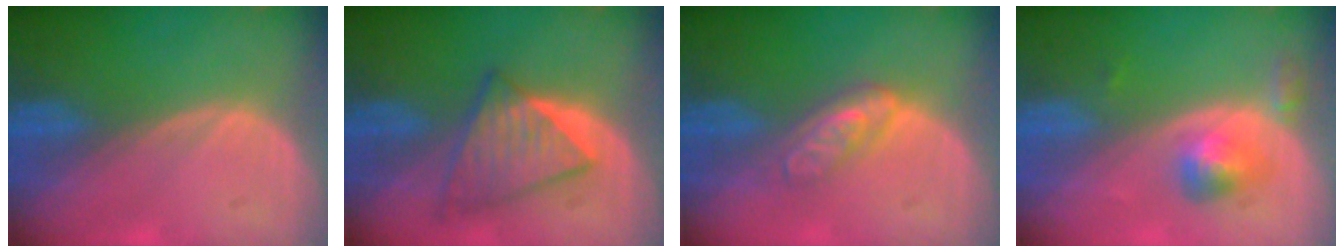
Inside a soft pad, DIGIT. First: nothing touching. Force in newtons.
{"total": 6.5, "press": 6.5, "slide": 0.7}
{"total": 4.5, "press": 4.2, "slide": 1.8}
{"total": 3.7, "press": 3.7, "slide": 0.2}